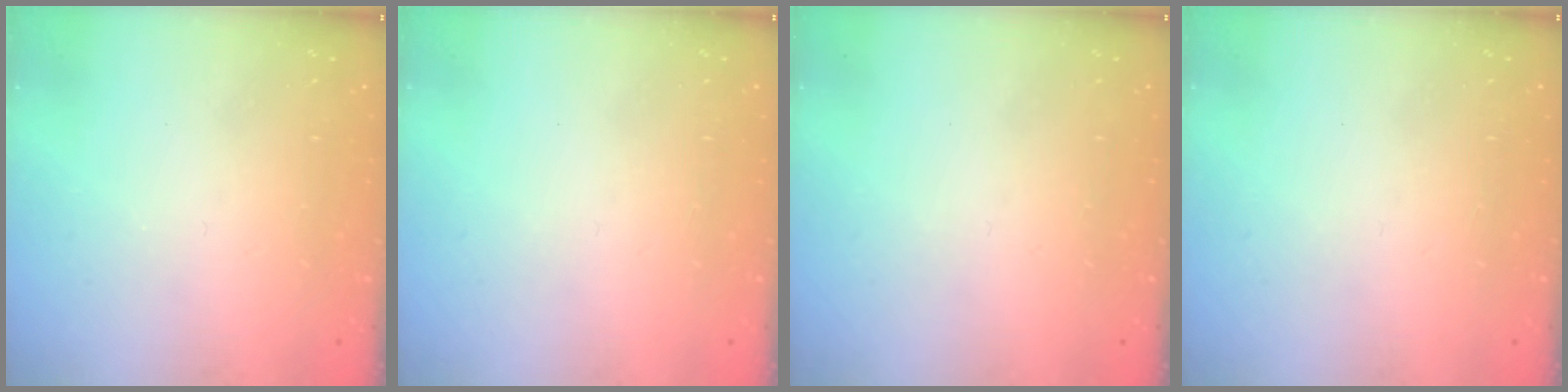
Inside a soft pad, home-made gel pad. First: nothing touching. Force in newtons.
{"total": 0.0}
{"total": 0.0}
{"total": 0.0}